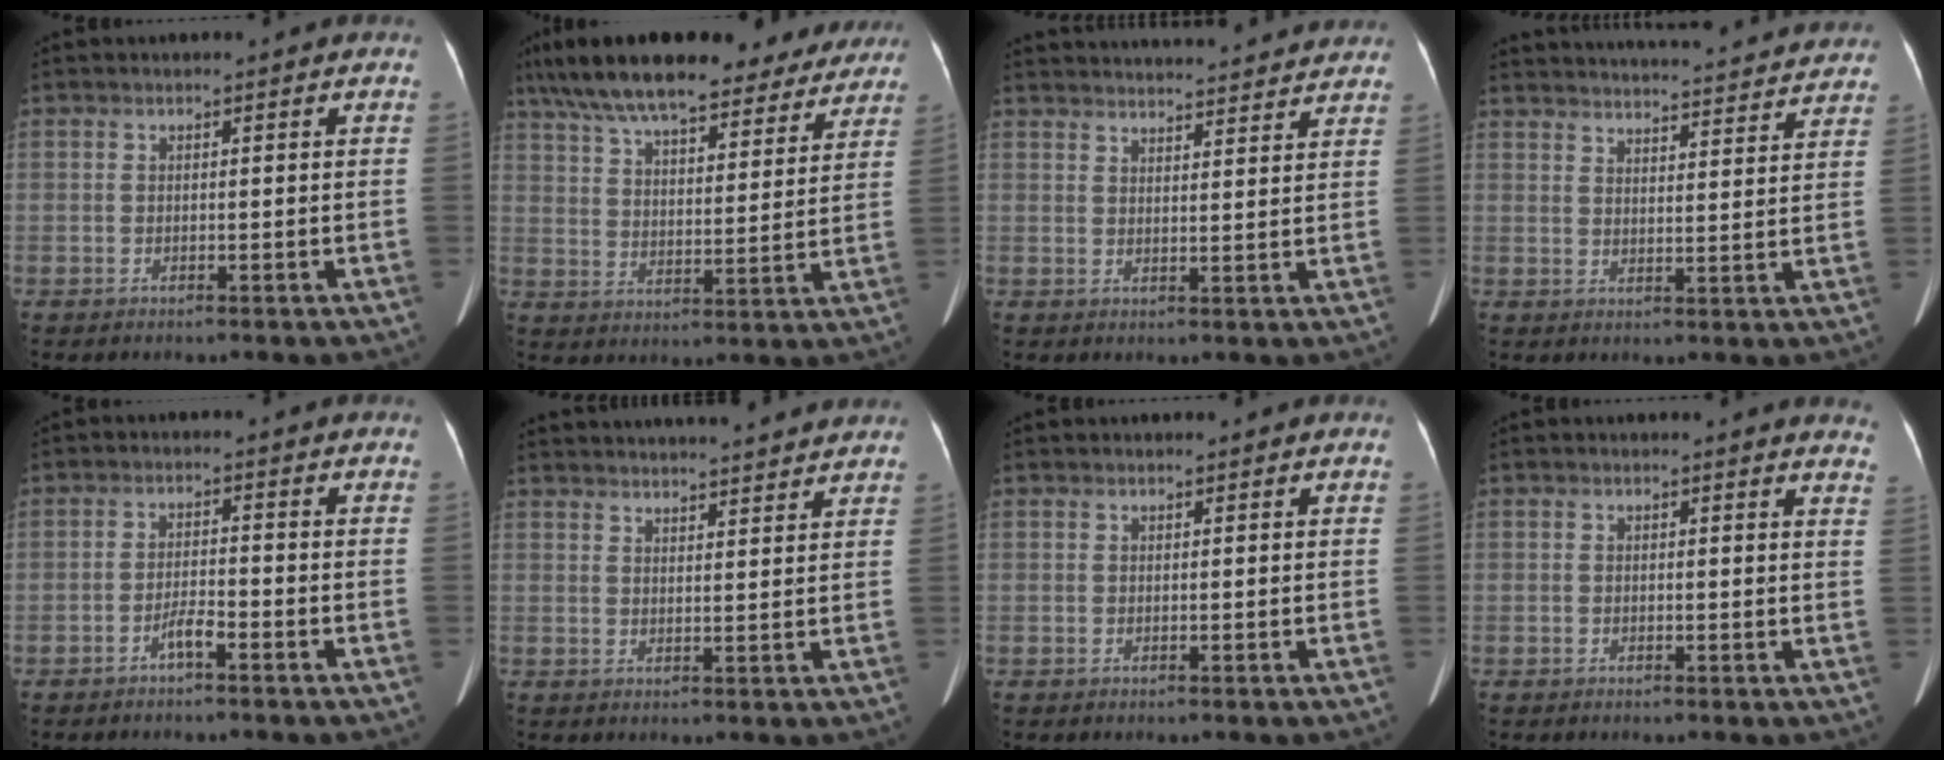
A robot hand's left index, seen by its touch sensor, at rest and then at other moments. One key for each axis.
{"total": 25.9, "fx": 21.5, "fy": 7.2, "fz": 12.5, "tx": -0.210, "ty": 0.030, "tz": 0.297}
{"total": 22.4, "fx": 21.2, "fy": 3.2, "fz": 6.4, "tx": -0.098, "ty": -0.002, "tz": 0.270}
{"total": 29.2, "fx": 27.7, "fy": 4.3, "fz": 8.3, "tx": -0.139, "ty": -0.034, "tz": 0.344}
{"total": 2.5, "fx": -2.0, "fy": 0.0, "fz": 1.4, "tx": -0.026, "ty": -0.007, "tz": -0.035}
{"total": 21.1, "fx": 19.8, "fy": 2.7, "fz": 7.0, "tx": -0.108, "ty": 0.017, "tz": 0.261}
{"total": 1.4, "fx": 1.2, "fy": 0.2, "fz": 0.6, "tx": -0.007, "ty": 0.006, "tz": 0.017}
{"total": 6.0, "fx": 5.8, "fy": 0.6, "fz": 1.0, "tx": 0.014, "ty": -0.034, "tz": 0.029}